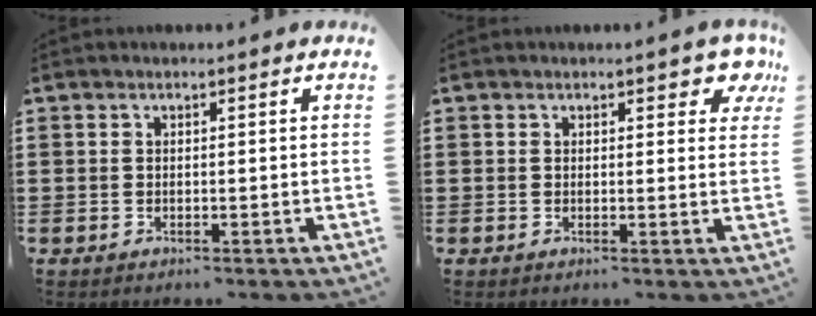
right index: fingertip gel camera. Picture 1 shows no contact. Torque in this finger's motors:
{"motor_torque": [0.17, -0.10, 0.13, 0.03]}